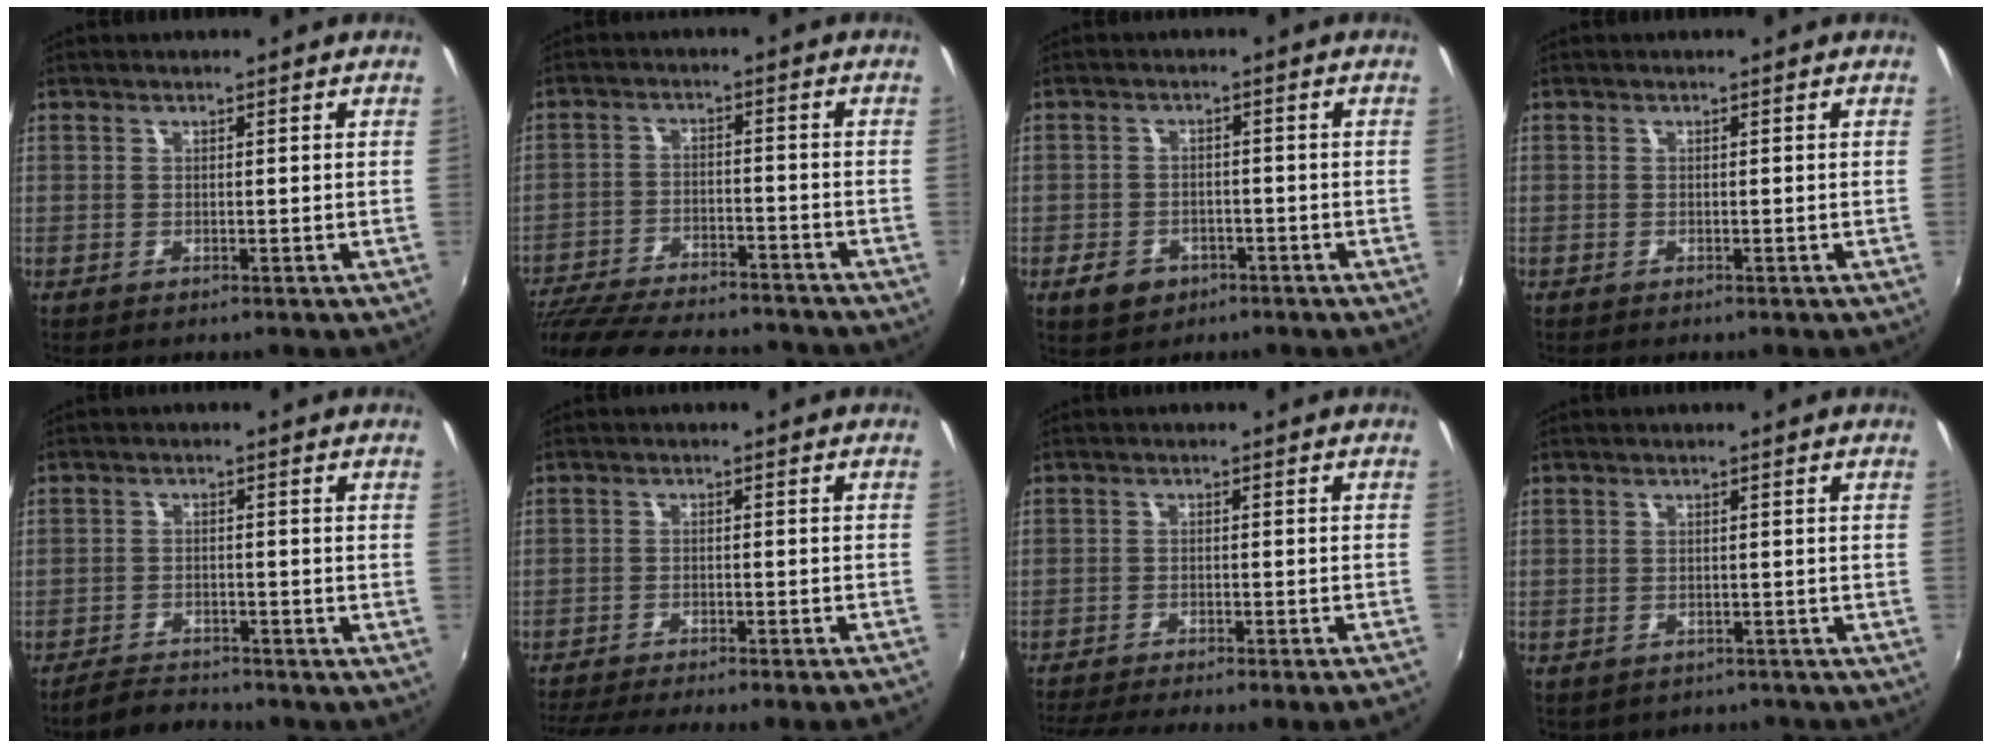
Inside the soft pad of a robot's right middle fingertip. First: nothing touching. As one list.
[{"total": 21.8, "force": [-18.9, 5.5, 9.4], "torque": [-0.195, -0.025, -0.280]}, {"total": 5.1, "force": [-2.7, 3.7, 2.1], "torque": [-0.059, 0.004, -0.038]}, {"total": 0.0}, {"total": 4.9, "force": [-4.7, 1.2, 0.9], "torque": [-0.039, 0.003, -0.076]}, {"total": 13.2, "force": [-12.0, -0.6, 5.5], "torque": [-0.117, -0.019, -0.173]}, {"total": 11.7, "force": [-10.6, -0.7, 4.9], "torque": [-0.105, -0.018, -0.153]}, {"total": 5.2, "force": [-4.0, 2.8, 1.7], "torque": [-0.037, -0.015, -0.045]}]